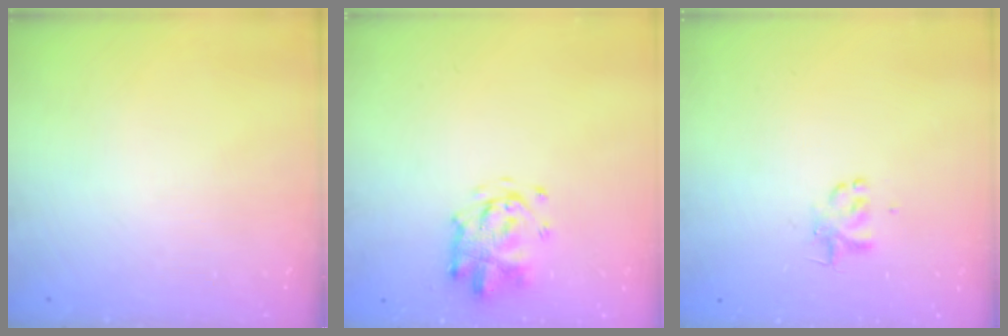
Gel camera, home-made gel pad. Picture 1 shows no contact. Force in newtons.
{"total": 3.5, "press": 3.5, "slide": 0.3}
{"total": 2.6, "press": 2.6, "slide": 0.3}